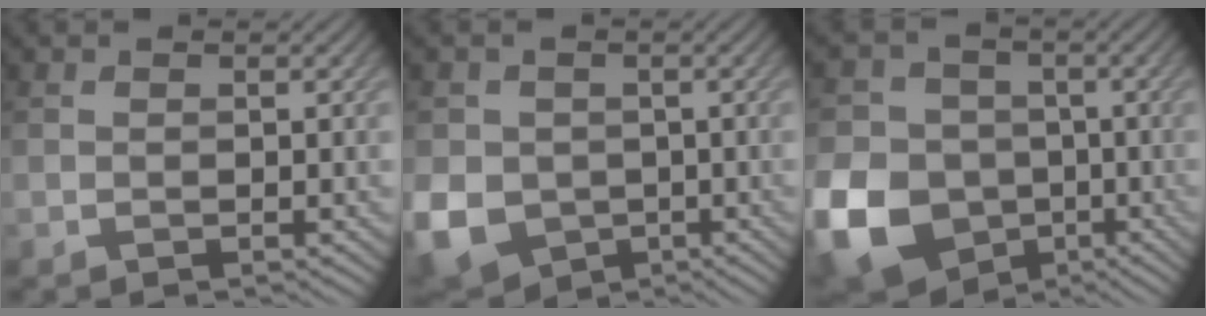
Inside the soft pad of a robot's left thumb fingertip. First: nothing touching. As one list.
[{"total": 9.7, "force": [-2.1, 8.2, 4.8], "torque": [-0.135, -0.039, -0.041]}, {"total": 15.4, "force": [-5.3, 12.7, 6.8], "torque": [-0.199, -0.051, -0.113]}]